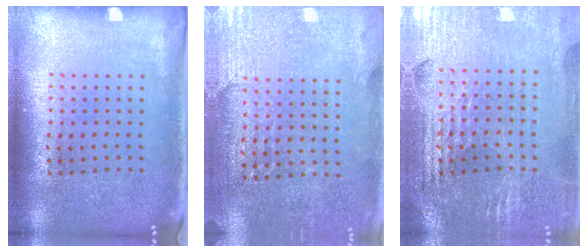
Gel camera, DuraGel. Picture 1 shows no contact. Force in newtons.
{"total": 2.8, "press": 2.6, "slide": 0.8}
{"total": 2.9, "press": 2.8, "slide": 0.4}